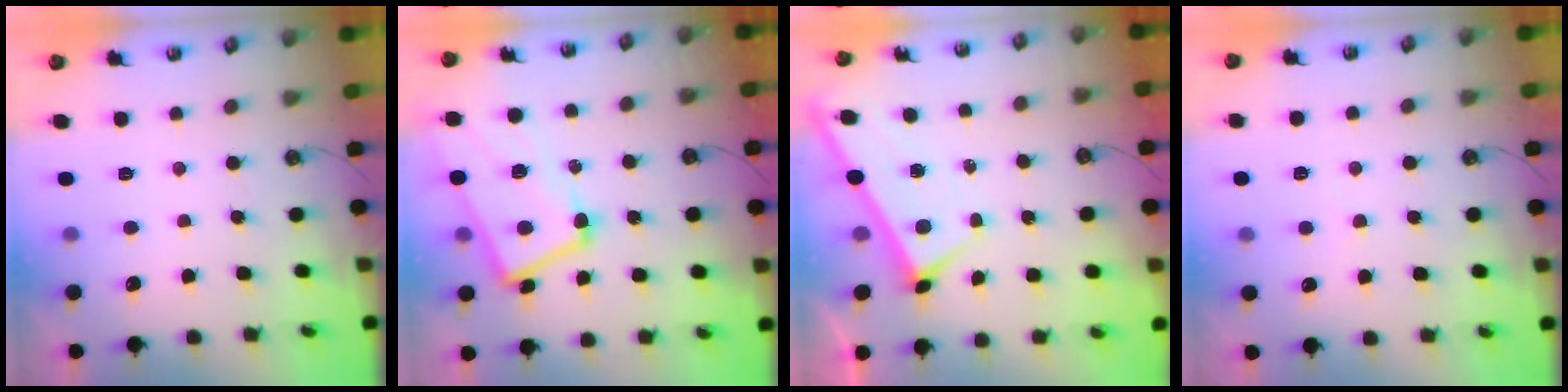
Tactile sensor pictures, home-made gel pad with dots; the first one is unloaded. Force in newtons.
{"total": 9.7, "press": 9.6, "slide": 1.7}
{"total": 1.4, "press": 1.3, "slide": 0.5}
{"total": 6.4, "press": 6.4, "slide": 0.4}